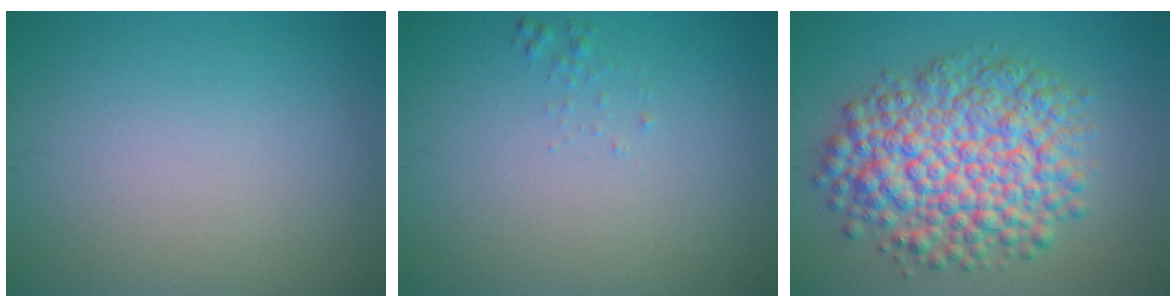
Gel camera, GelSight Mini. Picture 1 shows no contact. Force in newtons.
{"total": 0.5, "press": 0.5, "slide": 0.0}
{"total": 9.5, "press": 9.5, "slide": 0.3}